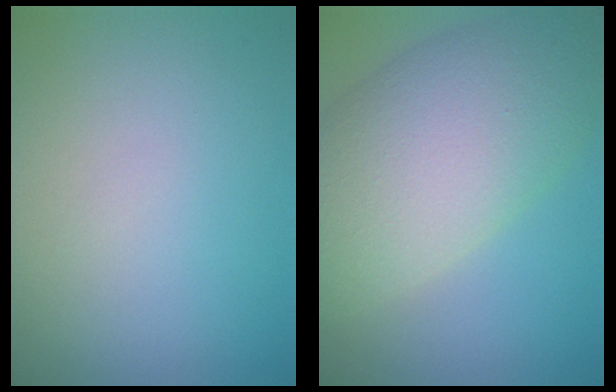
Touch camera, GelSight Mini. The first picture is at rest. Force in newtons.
{"total": 10.9, "press": 10.9, "slide": 0.9}